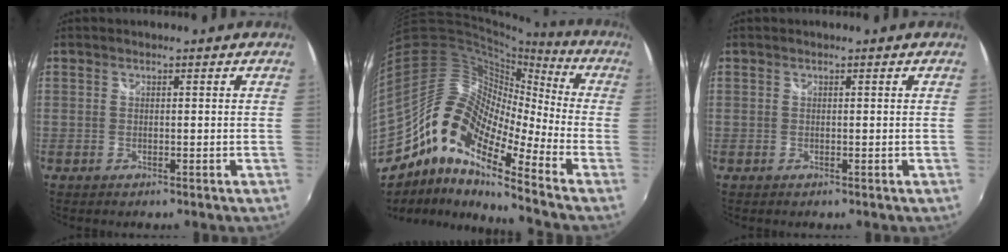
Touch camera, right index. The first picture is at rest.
{"total": 16.0, "force": [-9.2, 5.2, 12.0], "torque": [-0.193, 0.003, -0.198]}
{"total": 0.0}